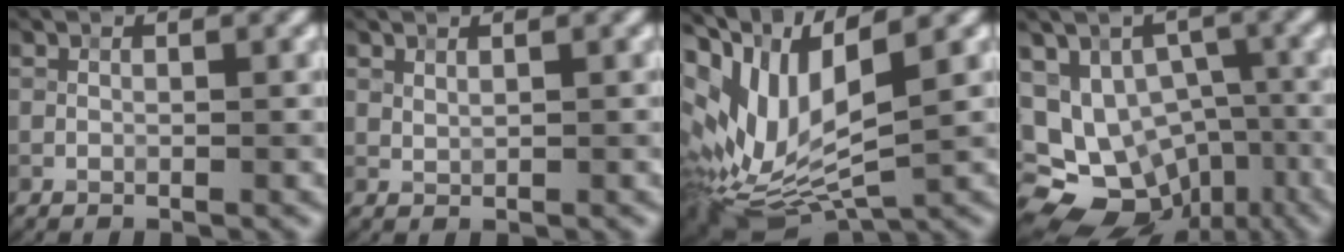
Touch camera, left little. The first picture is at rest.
{"total": 0.5, "force": [0.5, 0.1, 0.2], "torque": [-0.007, -0.001, 0.012]}
{"total": 11.0, "force": [2.2, 5.8, 9.0], "torque": [-0.209, -0.011, 0.047]}
{"total": 15.7, "force": [-4.9, 12.8, 7.6], "torque": [-0.126, -0.011, -0.059]}